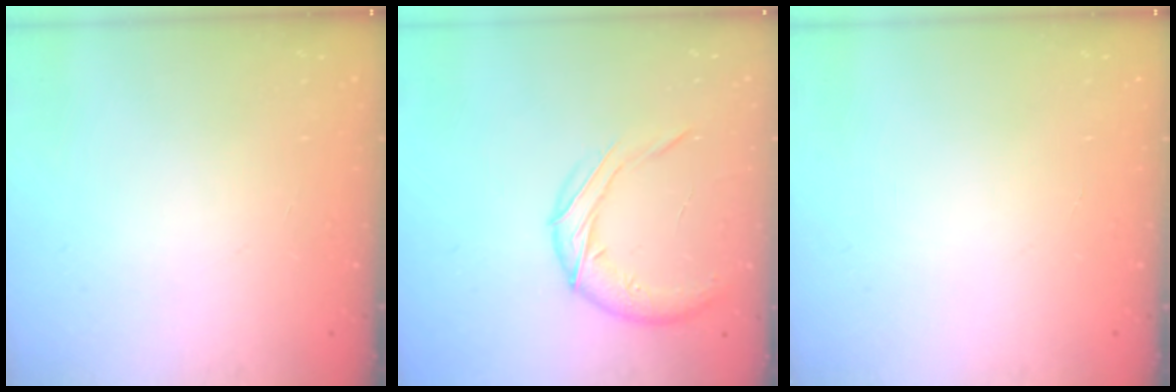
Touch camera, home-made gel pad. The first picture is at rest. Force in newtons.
{"total": 10.8, "press": 10.8, "slide": 0.4}
{"total": 0.0}